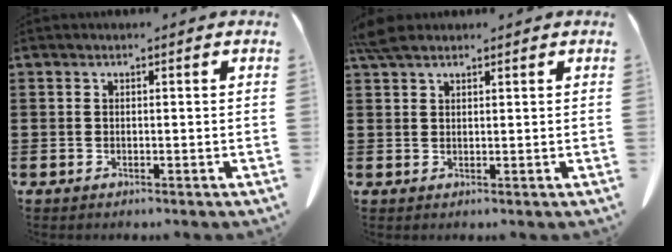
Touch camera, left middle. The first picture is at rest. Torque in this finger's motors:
{"motor_torque": [0.24, 0.25, 0.04, 0.04]}